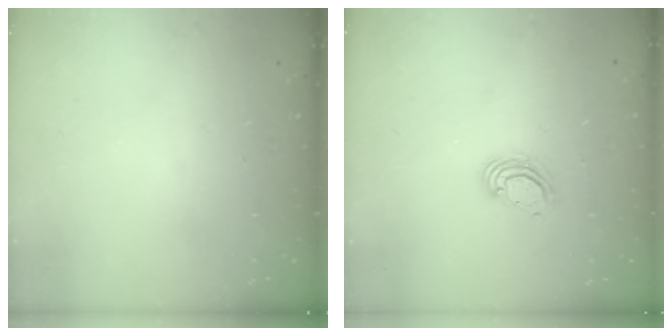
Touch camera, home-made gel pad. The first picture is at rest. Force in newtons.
{"total": 5.6, "press": 5.6, "slide": 0.3}